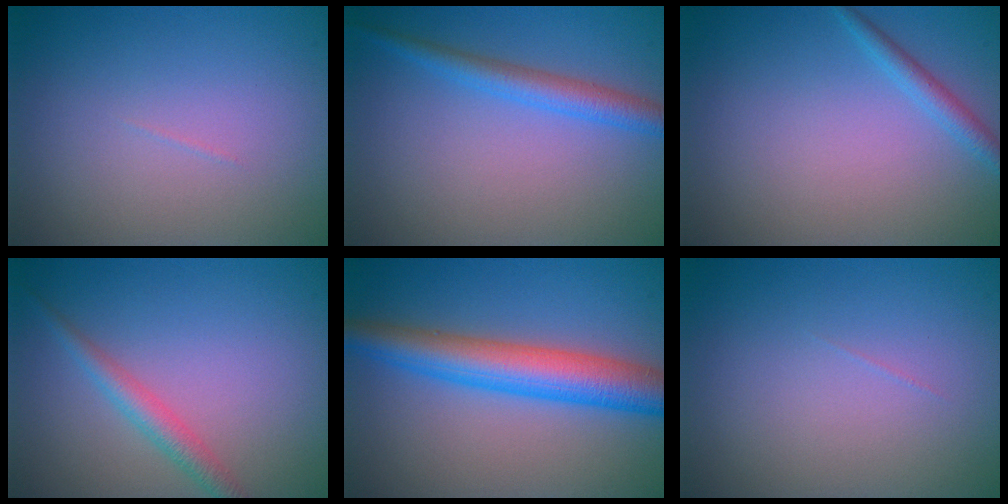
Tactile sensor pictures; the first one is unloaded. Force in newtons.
{"total": 2.8, "press": 2.8, "slide": 0.2}
{"total": 1.5, "press": 1.5, "slide": 0.1}
{"total": 2.2, "press": 2.2, "slide": 0.1}
{"total": 6.5, "press": 6.5, "slide": 0.1}
{"total": 0.0}